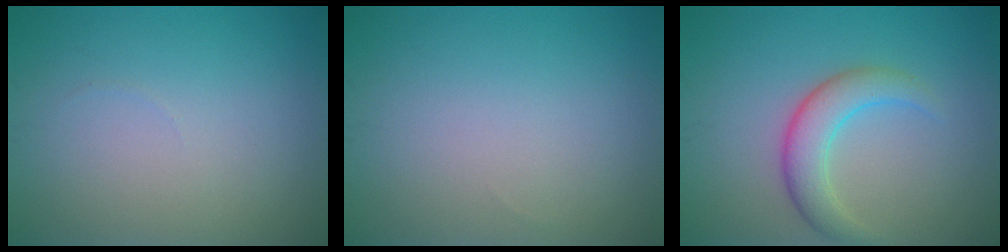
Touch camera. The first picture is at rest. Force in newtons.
{"total": 0.0}
{"total": 3.9, "press": 3.9, "slide": 0.1}